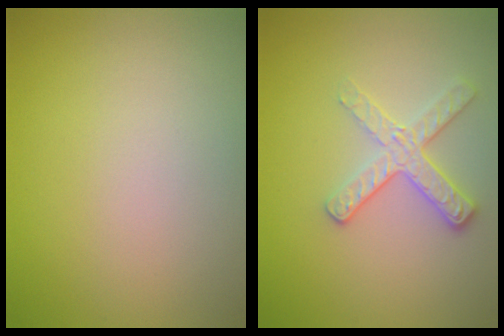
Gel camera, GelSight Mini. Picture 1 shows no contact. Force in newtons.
{"total": 2.7, "press": 2.5, "slide": 1.1}